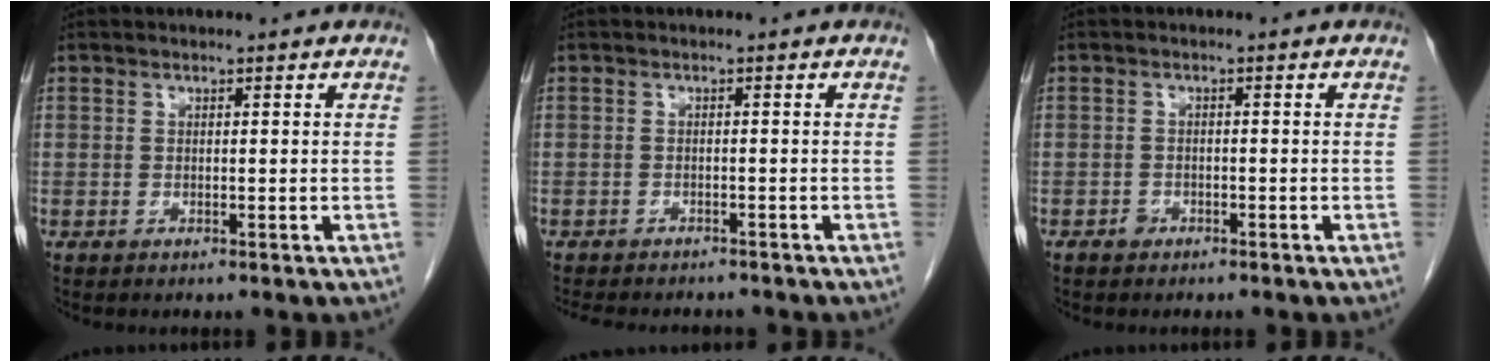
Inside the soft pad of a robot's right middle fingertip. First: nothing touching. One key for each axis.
{"total": 8.8, "fx": -7.8, "fy": 2.7, "fz": 3.0, "tx": -0.052, "ty": -0.004, "tz": -0.100}
{"total": 1.2, "fx": -0.9, "fy": 0.8, "fz": 0.3, "tx": -0.008, "ty": 0.003, "tz": -0.018}